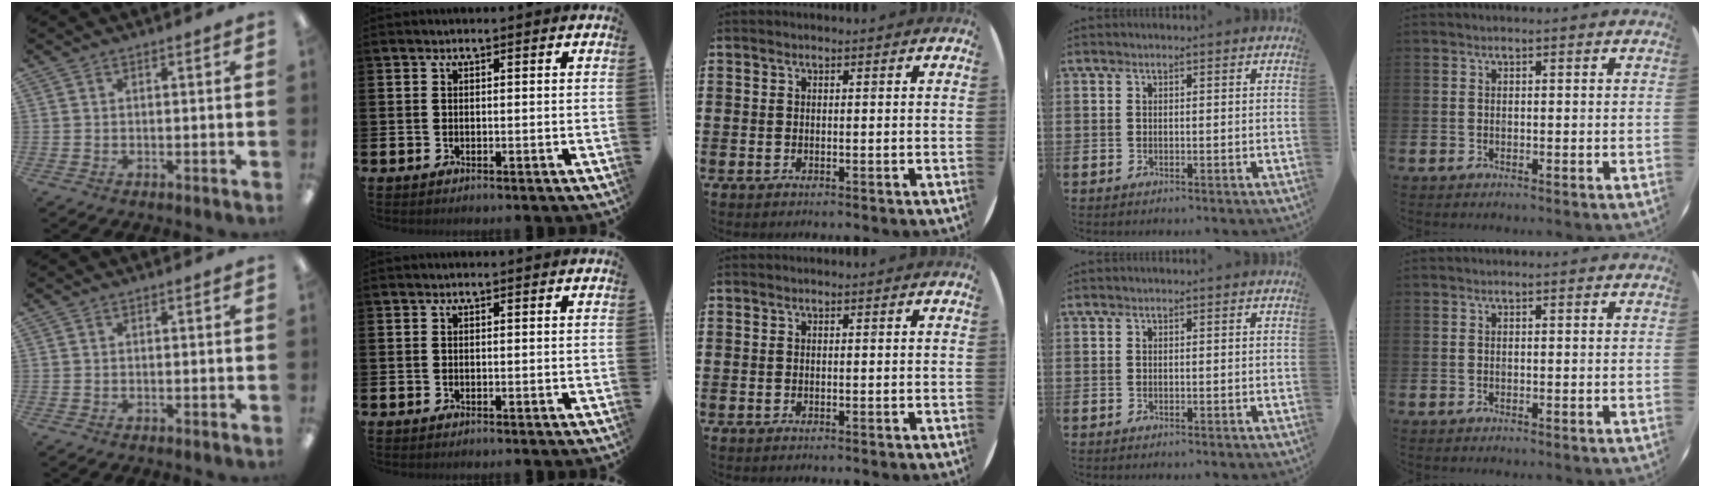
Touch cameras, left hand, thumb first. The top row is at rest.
{}